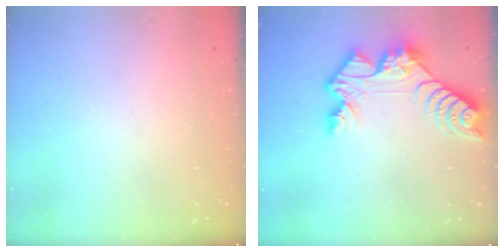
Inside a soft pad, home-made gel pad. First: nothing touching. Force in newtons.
{"total": 11.2, "press": 11.1, "slide": 1.0}